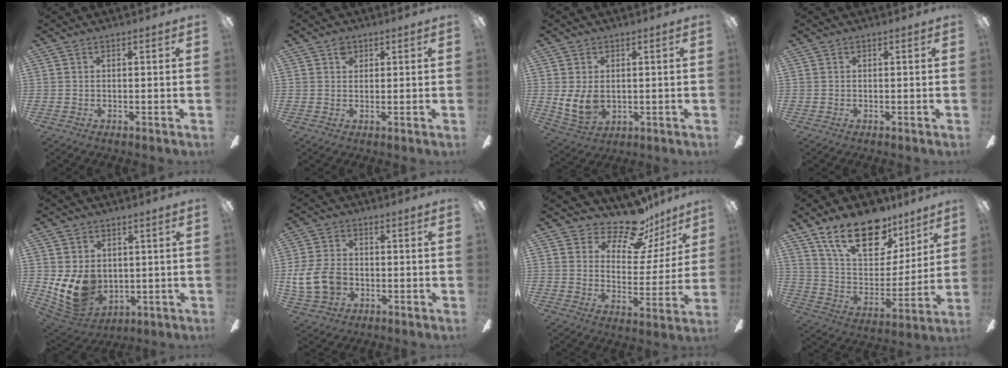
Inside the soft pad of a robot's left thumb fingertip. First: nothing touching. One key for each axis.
{"total": 2.4, "fx": 1.4, "fy": 1.7, "fz": 0.9, "tx": -0.012, "ty": 0.000, "tz": 0.024}
{"total": 7.8, "fx": 0.4, "fy": 5.7, "fz": 5.3, "tx": -0.124, "ty": -0.005, "tz": 0.008}
{"total": 0.0}
{"total": 12.4, "fx": 0.1, "fy": 9.9, "fz": 7.4, "tx": -0.158, "ty": -0.015, "tz": 0.004}
{"total": 12.0, "fx": -2.1, "fy": 9.0, "fz": 7.7, "tx": -0.175, "ty": 0.021, "tz": -0.033}
{"total": 14.4, "fx": 12.0, "fy": 5.7, "fz": 5.8, "tx": -0.091, "ty": -0.092, "tz": 0.206}
{"total": 21.8, "fx": 14.5, "fy": 10.7, "fz": 12.3, "tx": -0.210, "ty": -0.077, "tz": 0.261}